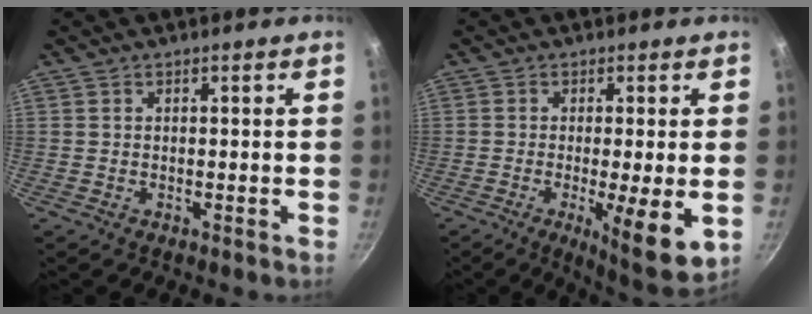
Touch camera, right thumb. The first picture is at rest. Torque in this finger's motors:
{"motor_torque": [-0.01, 0.48, -0.10, 0.10, 0.10]}